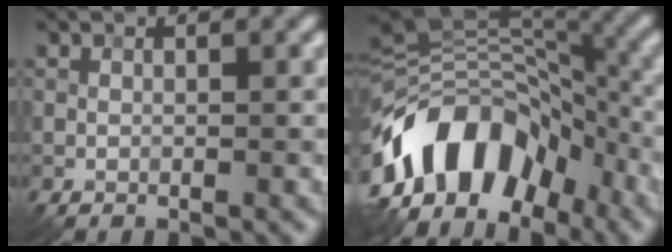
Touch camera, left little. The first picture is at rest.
{"total": 13.3, "force": [-6.1, 8.3, 8.5], "torque": [-0.147, 0.022, -0.120]}